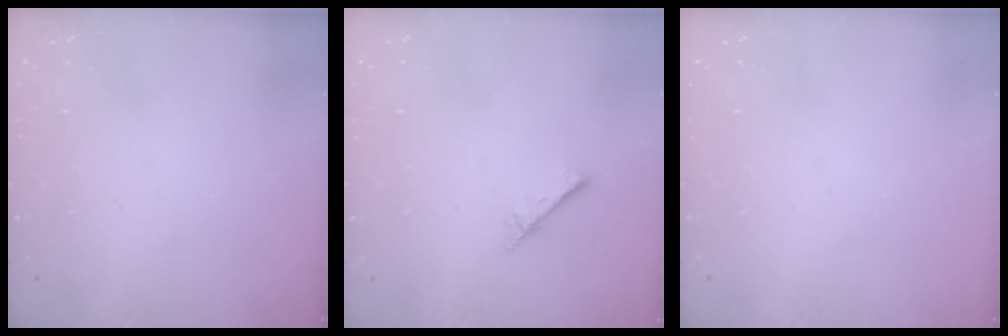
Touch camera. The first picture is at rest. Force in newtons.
{"total": 2.6, "press": 2.6, "slide": 0.3}
{"total": 0.0}